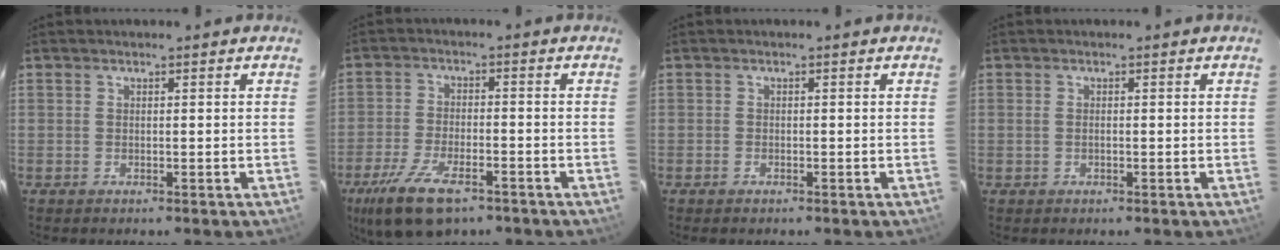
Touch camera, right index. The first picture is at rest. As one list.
[{"total": 12.3, "force": [-7.9, 4.8, 8.1], "torque": [-0.185, -0.026, -0.142]}, {"total": 0.8, "force": [-0.7, 0.4, 0.3], "torque": [-0.008, -0.001, -0.015]}, {"total": 0.9, "force": [-0.2, 0.5, 0.7], "torque": [-0.015, 0.000, -0.004]}]